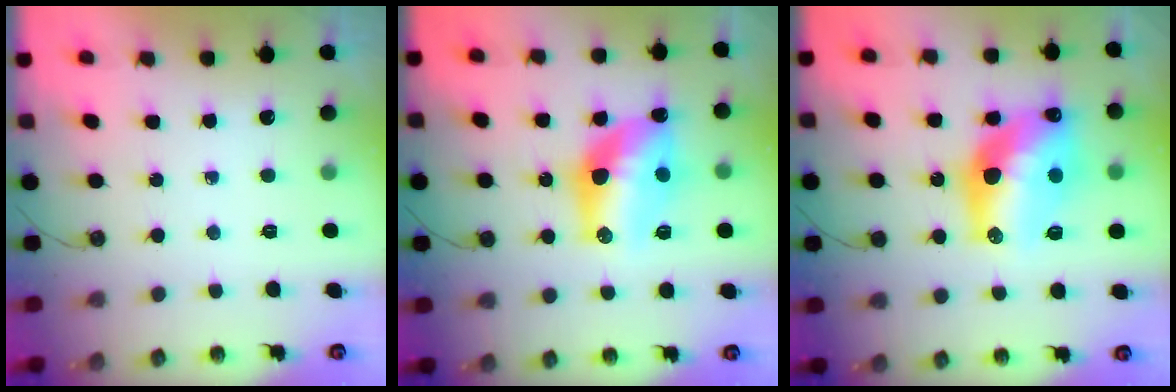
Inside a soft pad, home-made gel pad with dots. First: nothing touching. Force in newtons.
{"total": 13.7, "press": 13.6, "slide": 1.2}
{"total": 17.9, "press": 17.9, "slide": 1.0}